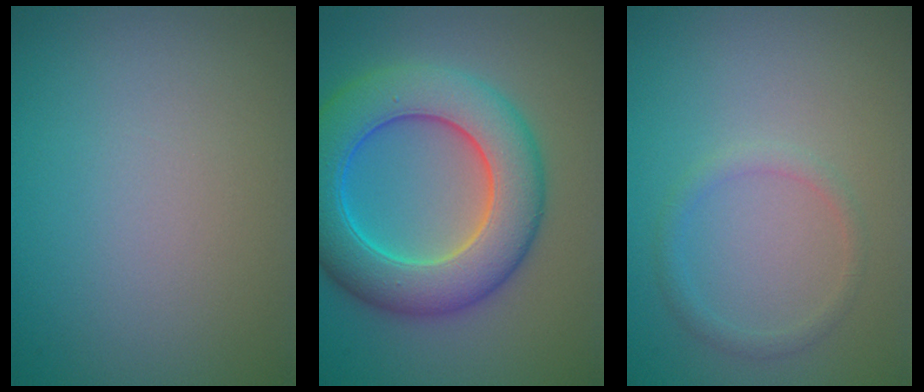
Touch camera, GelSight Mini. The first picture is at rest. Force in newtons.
{"total": 9.4, "press": 9.4, "slide": 0.1}
{"total": 1.3, "press": 1.3, "slide": 0.1}